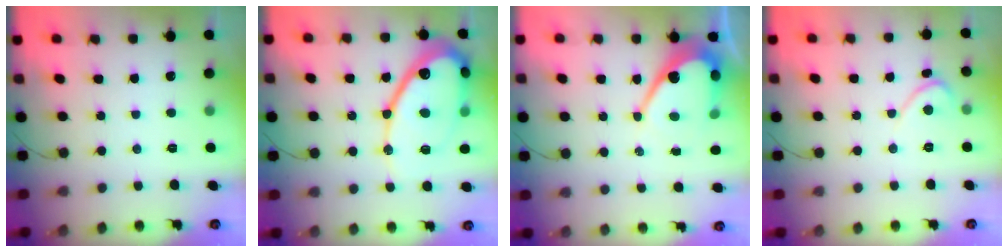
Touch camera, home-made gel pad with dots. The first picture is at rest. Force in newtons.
{"total": 18.7, "press": 18.6, "slide": 2.0}
{"total": 11.6, "press": 11.6, "slide": 0.9}
{"total": 2.3, "press": 2.3, "slide": 0.1}